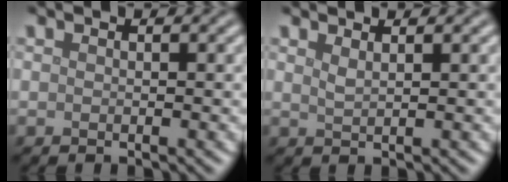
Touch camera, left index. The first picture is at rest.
{"total": 1.2, "force": [0.8, 0.4, 0.8], "torque": [-0.011, 0.001, 0.014]}